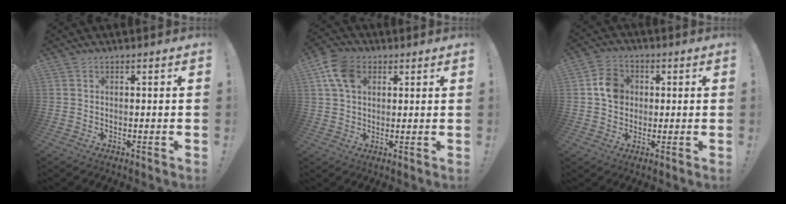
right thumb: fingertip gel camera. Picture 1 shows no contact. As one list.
[{"total": 10.8, "force": [4.2, 7.7, 6.4], "torque": [-0.114, -0.003, 0.082]}, {"total": 8.0, "force": [0.9, 7.0, 3.6], "torque": [-0.037, 0.010, 0.020]}]